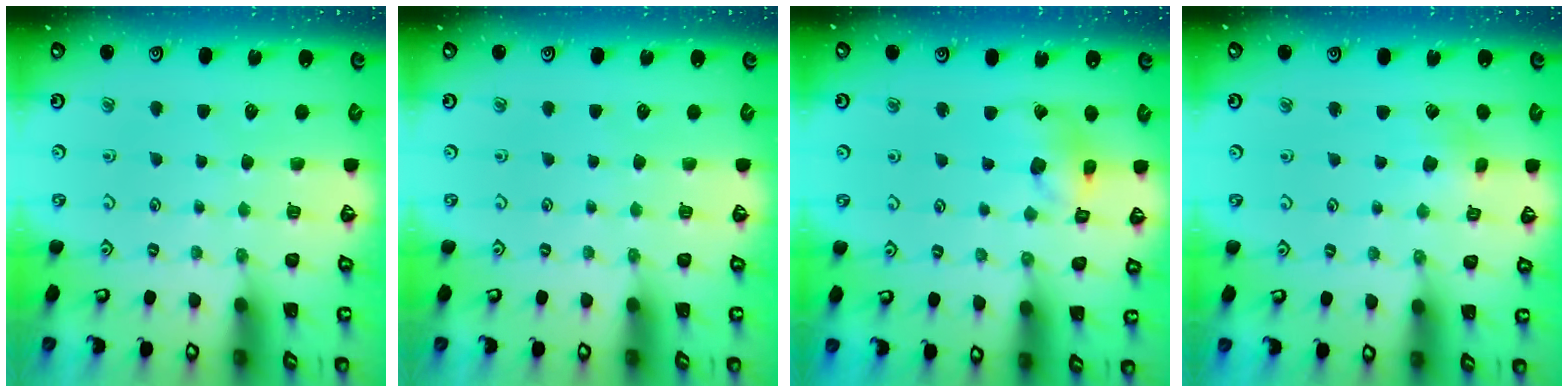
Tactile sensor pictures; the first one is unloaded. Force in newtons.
{"total": 0.0}
{"total": 10.6, "press": 10.5, "slide": 1.5}
{"total": 3.0, "press": 3.0, "slide": 0.2}